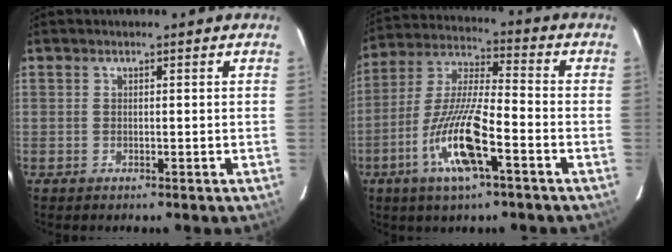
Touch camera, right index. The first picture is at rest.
{"total": 13.8, "force": [-5.8, 2.1, 12.4], "torque": [-0.252, -0.009, -0.108]}